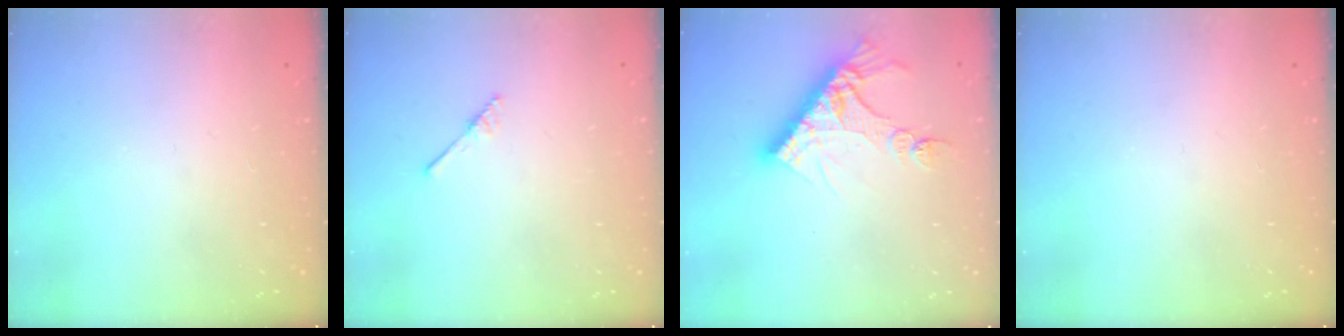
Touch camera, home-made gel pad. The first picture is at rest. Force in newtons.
{"total": 2.5, "press": 2.4, "slide": 0.3}
{"total": 11.6, "press": 11.5, "slide": 1.1}
{"total": 0.0}